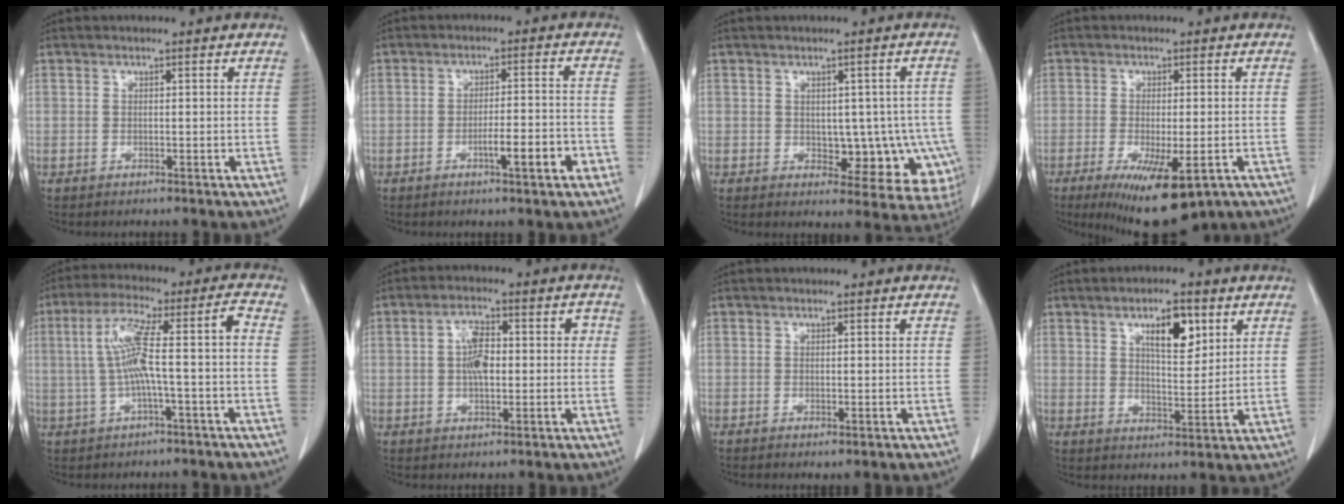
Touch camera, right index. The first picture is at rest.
{"total": 6.2, "force": [-2.8, 0.6, 5.5], "torque": [-0.080, 0.004, -0.041]}
{"total": 9.7, "force": [-2.1, 5.9, 7.4], "torque": [-0.062, 0.014, -0.014]}
{"total": 11.2, "force": [-6.2, 3.0, 8.9], "torque": [-0.130, -0.023, -0.088]}
{"total": 10.1, "force": [-0.5, 0.7, 10.0], "torque": [-0.191, 0.041, -0.007]}
{"total": 6.5, "force": [0.4, 3.2, 5.6], "torque": [-0.098, 0.022, 0.005]}
{"total": 0.8, "force": [-0.2, 0.1, 0.7], "torque": [-0.010, -0.003, -0.002]}
{"total": 7.6, "force": [3.6, 2.7, 6.1], "torque": [-0.099, 0.003, 0.061]}